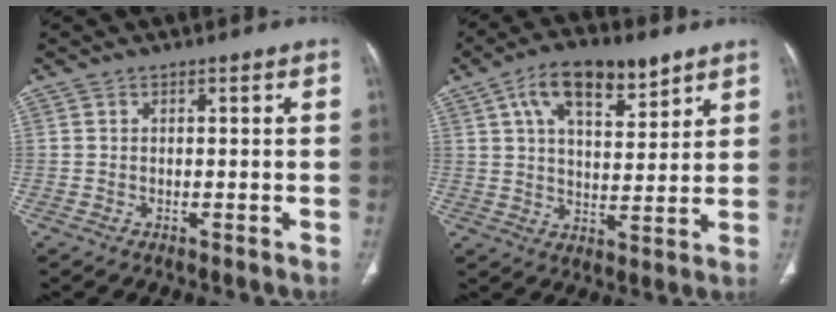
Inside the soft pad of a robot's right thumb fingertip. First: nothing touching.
{"total": 13.7, "force": [7.5, 6.3, 9.5], "torque": [-0.129, -0.019, 0.126]}